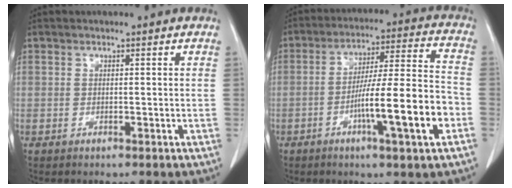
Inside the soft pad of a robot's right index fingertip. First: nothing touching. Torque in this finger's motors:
{"motor_torque": [1.59, -0.55, 0.59, 0.14]}